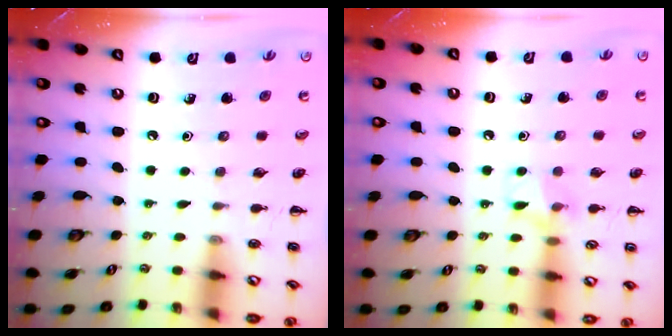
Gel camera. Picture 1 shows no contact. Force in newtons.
{"total": 7.7, "press": 7.6, "slide": 1.6}